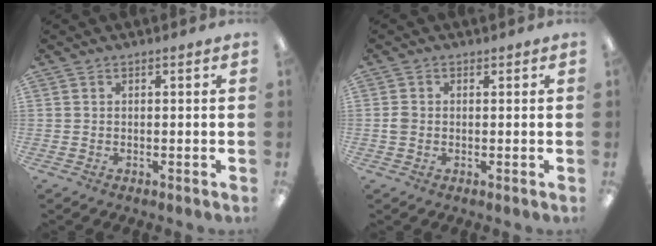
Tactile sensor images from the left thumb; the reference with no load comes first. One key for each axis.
{"total": 1.9, "fx": -0.1, "fy": 1.7, "fz": 1.0, "tx": -0.018, "ty": 0.006, "tz": -0.002}